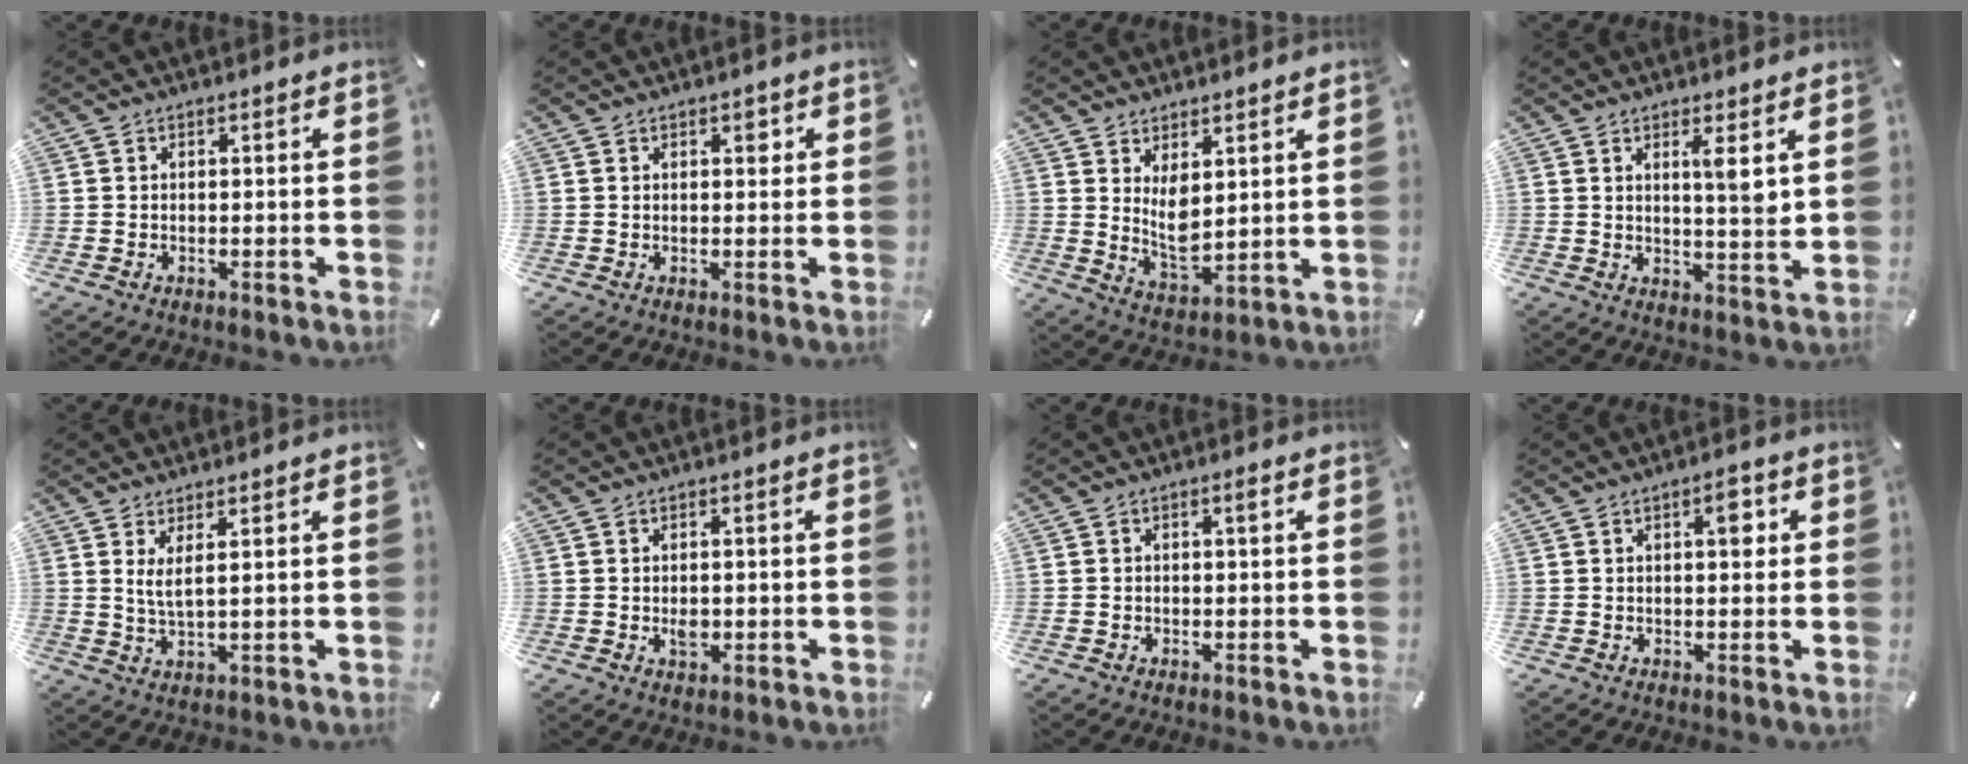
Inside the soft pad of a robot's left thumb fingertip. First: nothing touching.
{"total": 1.8, "force": [0.7, 1.3, 1.1], "torque": [0.000, -0.004, 0.004]}
{"total": 6.6, "force": [2.8, 3.5, 4.9], "torque": [-0.096, -0.021, 0.049]}
{"total": 4.9, "force": [2.4, 0.3, 4.2], "torque": [-0.065, -0.019, 0.034]}
{"total": 3.9, "force": [1.9, 0.3, 3.3], "torque": [-0.068, -0.004, 0.033]}
{"total": 2.6, "force": [-0.4, 1.8, 1.8], "torque": [-0.033, 0.004, -0.006]}
{"total": 1.3, "force": [0.1, 0.6, 1.1], "torque": [-0.021, 0.007, -0.001]}
{"total": 3.8, "force": [0.9, 1.9, 3.1], "torque": [-0.033, -0.002, 0.005]}